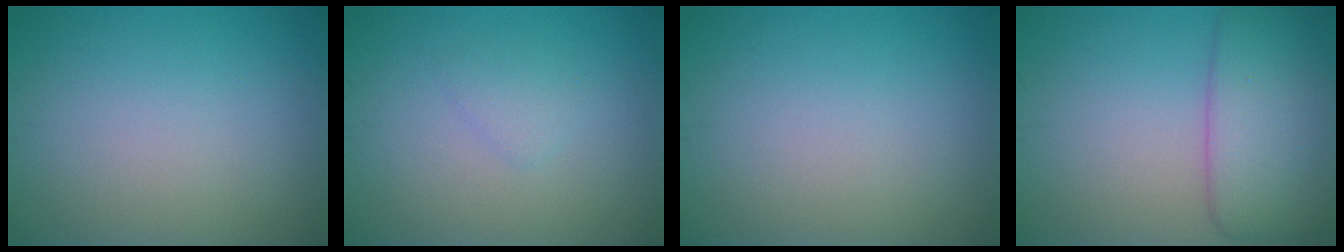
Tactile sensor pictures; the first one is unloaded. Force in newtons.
{"total": 1.2, "press": 1.2, "slide": 0.1}
{"total": 0.0}
{"total": 6.3, "press": 6.3, "slide": 0.6}